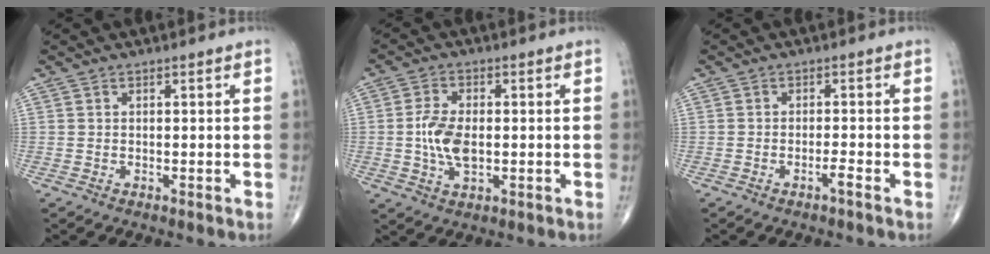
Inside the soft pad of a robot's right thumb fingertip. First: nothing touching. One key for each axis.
{"total": 7.3, "fx": -0.4, "fy": 3.9, "fz": 6.1, "tx": -0.125, "ty": -0.002, "tz": -0.010}
{"total": 1.5, "fx": -1.0, "fy": 0.0, "fz": 1.1, "tx": -0.023, "ty": 0.004, "tz": -0.021}